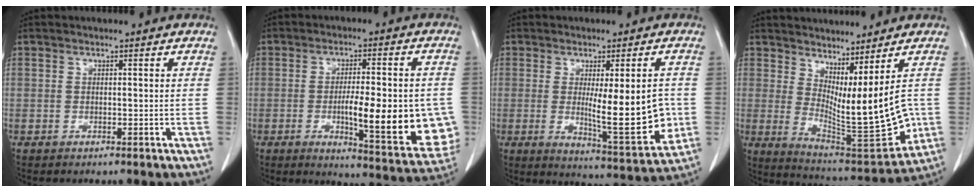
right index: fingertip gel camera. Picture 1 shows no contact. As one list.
[{"total": 16.7, "force": [-2.8, 3.7, 16.0], "torque": [-0.166, -0.005, -0.025]}, {"total": 12.7, "force": [-0.4, 2.2, 12.5], "torque": [-0.170, -0.023, 0.006]}, {"total": 13.9, "force": [2.0, 2.1, 13.6], "torque": [-0.209, -0.033, 0.050]}]